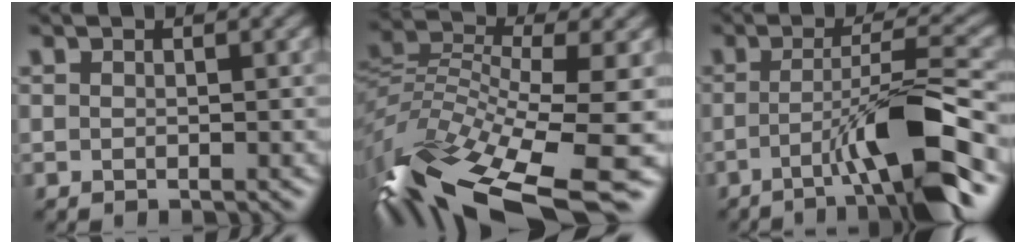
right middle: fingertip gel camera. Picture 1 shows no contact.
{"total": 14.0, "force": [-8.1, 5.1, 10.1], "torque": [-0.226, -0.003, -0.142]}
{"total": 8.9, "force": [-3.3, 1.4, 8.1], "torque": [-0.119, 0.007, -0.061]}